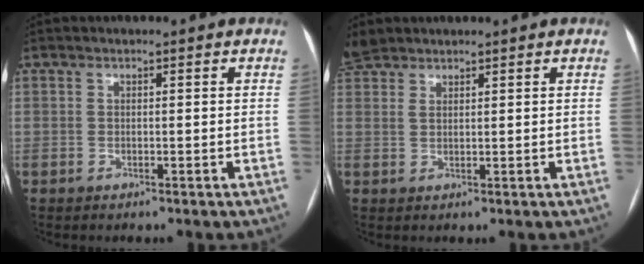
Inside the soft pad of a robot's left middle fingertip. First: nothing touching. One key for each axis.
{"total": 3.9, "fx": 3.5, "fy": 1.4, "fz": 0.9, "tx": -0.030, "ty": 0.015, "tz": 0.075}